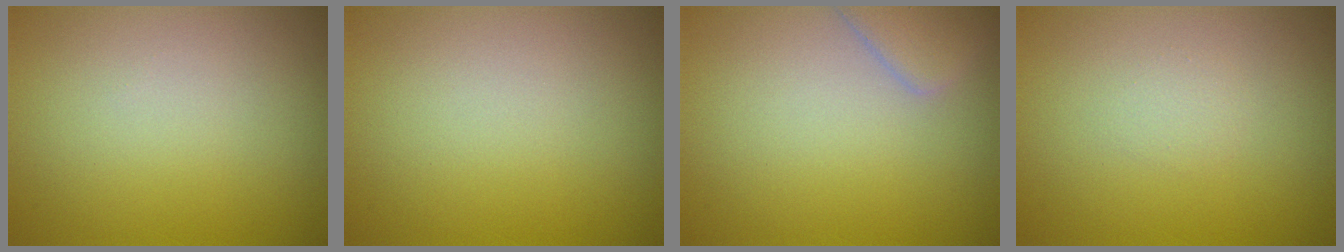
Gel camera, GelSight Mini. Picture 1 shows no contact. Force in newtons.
{"total": 0.0}
{"total": 2.4, "press": 2.4, "slide": 0.2}
{"total": 0.7, "press": 0.7, "slide": 0.1}